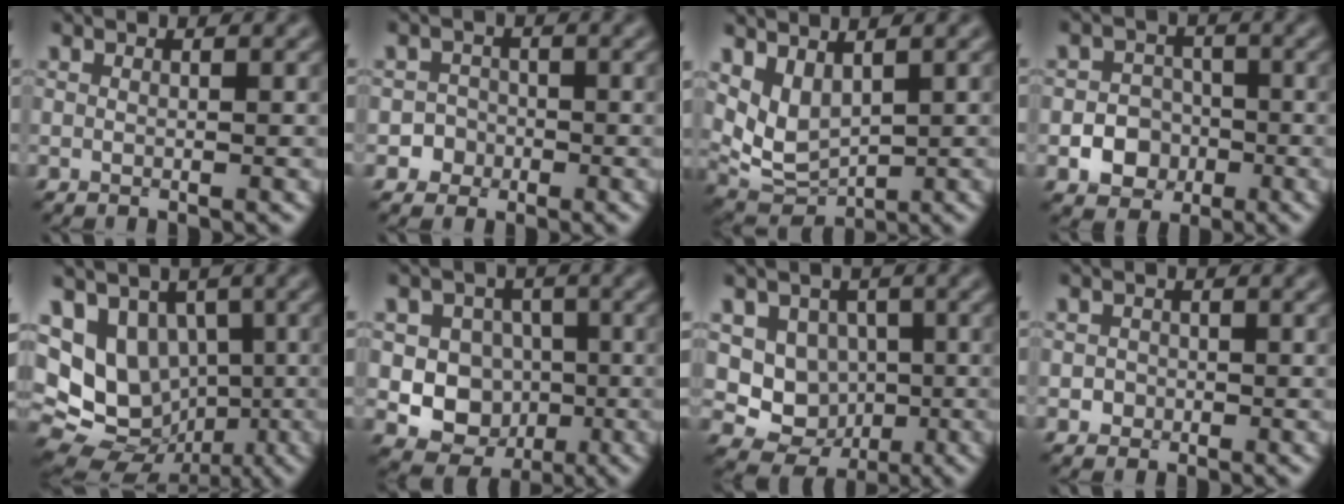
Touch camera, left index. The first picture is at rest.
{"total": 2.9, "force": [-1.5, 2.5, 0.0], "torque": [0.033, 0.003, -0.032]}
{"total": 3.8, "force": [1.8, 2.1, 2.5], "torque": [-0.062, -0.013, 0.044]}
{"total": 5.1, "force": [-2.0, 4.3, 1.7], "torque": [0.002, -0.001, -0.052]}
{"total": 12.4, "force": [0.1, 10.6, 6.5], "torque": [-0.127, 0.023, -0.008]}
{"total": 8.0, "force": [-1.0, 7.4, 2.9], "torque": [-0.048, 0.014, -0.043]}
{"total": 6.1, "force": [-0.3, 5.4, 2.9], "torque": [-0.030, -0.011, -0.021]}
{"total": 1.1, "force": [-0.4, 1.0, 0.1], "torque": [0.007, -0.002, -0.007]}